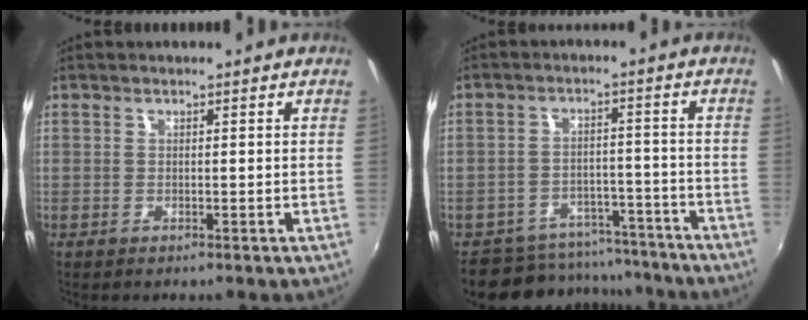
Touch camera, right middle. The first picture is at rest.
{"total": 12.9, "force": [-11.3, 5.9, 2.4], "torque": [-0.062, 0.031, -0.145]}